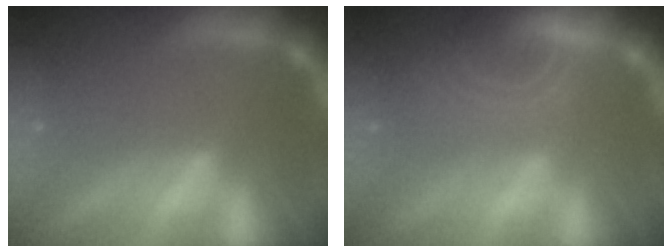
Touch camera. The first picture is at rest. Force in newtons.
{"total": 5.5}